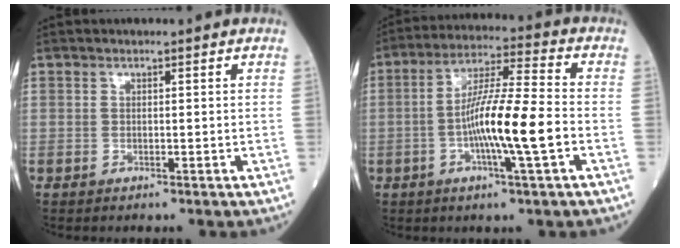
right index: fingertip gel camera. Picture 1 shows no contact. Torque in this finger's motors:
{"motor_torque": [1.65, -0.49, 0.82, 0.21]}